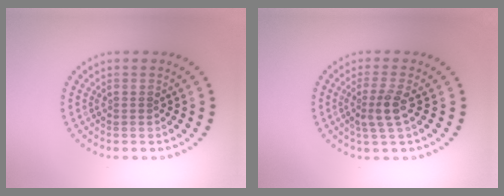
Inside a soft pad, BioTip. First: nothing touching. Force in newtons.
{"total": 2.4, "press": 1.8, "slide": 1.5}